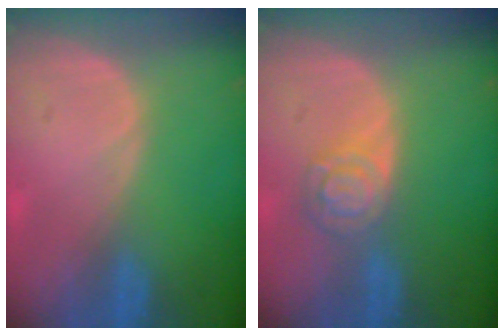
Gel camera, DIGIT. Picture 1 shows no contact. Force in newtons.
{"total": 5.3, "press": 4.6, "slide": 2.6}